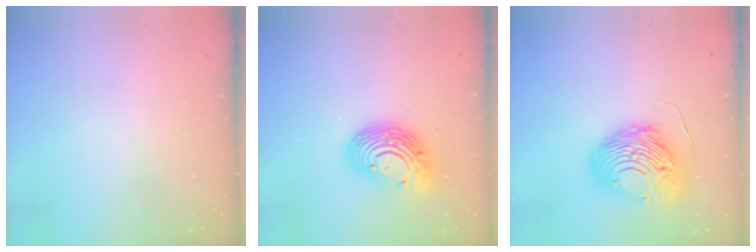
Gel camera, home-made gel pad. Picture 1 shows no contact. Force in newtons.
{"total": 15.1, "press": 15.1, "slide": 1.4}
{"total": 14.7, "press": 14.6, "slide": 1.4}